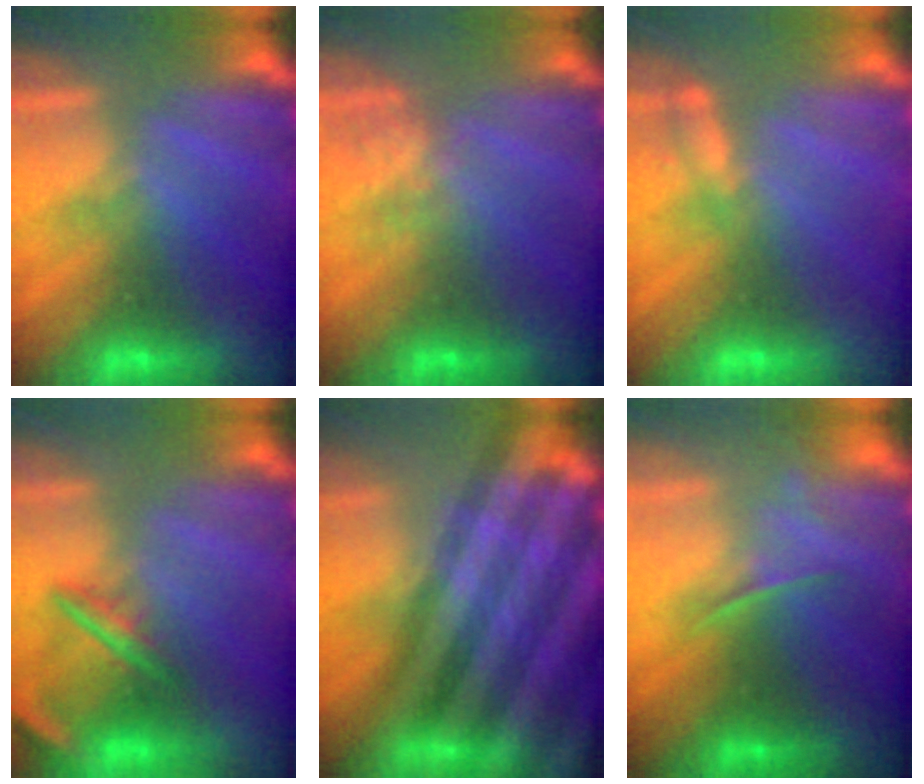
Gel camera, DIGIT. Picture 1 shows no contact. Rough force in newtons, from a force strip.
{"total": 2.5}
{"total": 2.2}
{"total": 9.4}
{"total": 7.4}
{"total": 1.9}